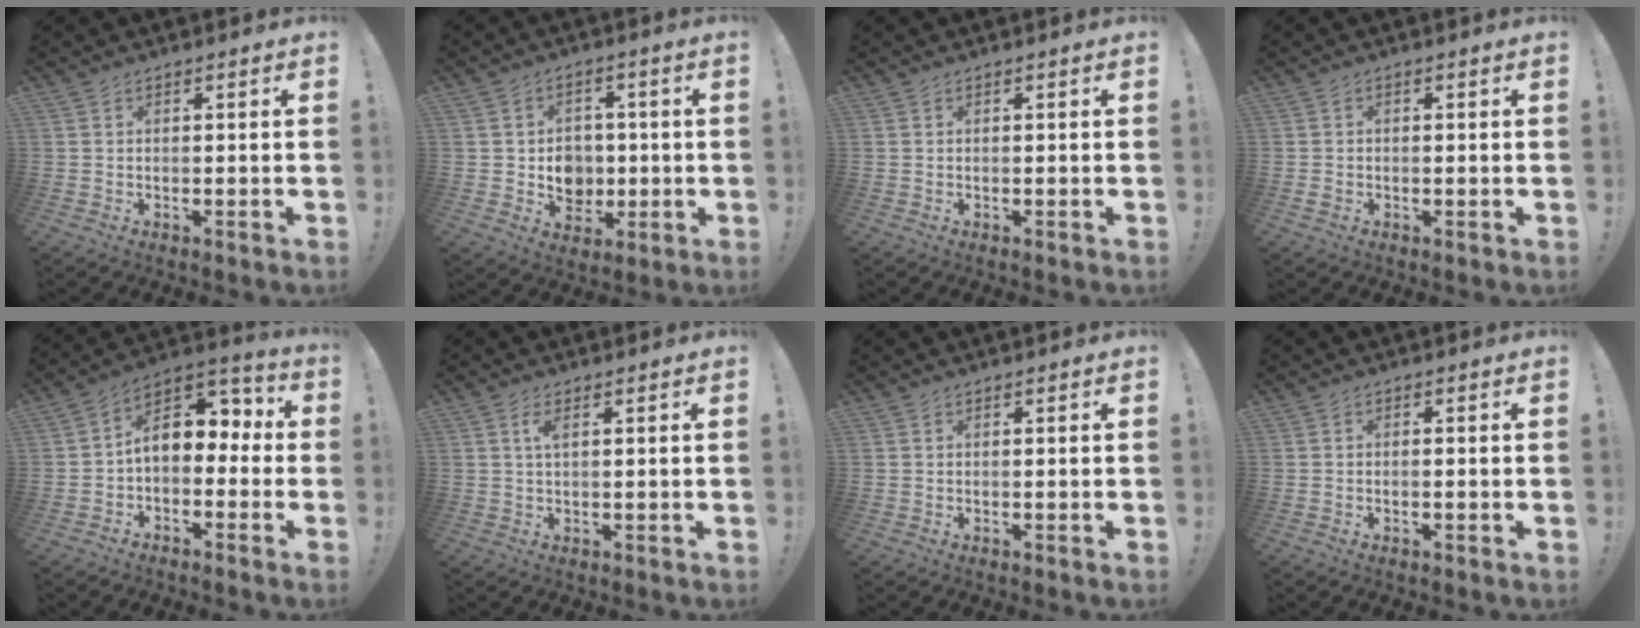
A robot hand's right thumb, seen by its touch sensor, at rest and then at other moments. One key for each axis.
{"total": 8.1, "fx": -0.1, "fy": 7.4, "fz": 3.4, "tx": -0.035, "ty": -0.004, "tz": 0.006}
{"total": 0.0}
{"total": 1.5, "fx": -0.5, "fy": 0.9, "fz": 1.0, "tx": -0.016, "ty": 0.004, "tz": -0.008}
{"total": 10.8, "fx": 1.7, "fy": 7.9, "fz": 7.2, "tx": -0.090, "ty": -0.005, "tz": 0.037}
{"total": 2.5, "fx": 0.8, "fy": 0.7, "fz": 2.2, "tx": -0.039, "ty": -0.001, "tz": 0.011}
{"total": 0.0}
{"total": 1.0, "fx": -0.6, "fy": 0.1, "fz": 0.7, "tx": -0.013, "ty": 0.001, "tz": -0.011}